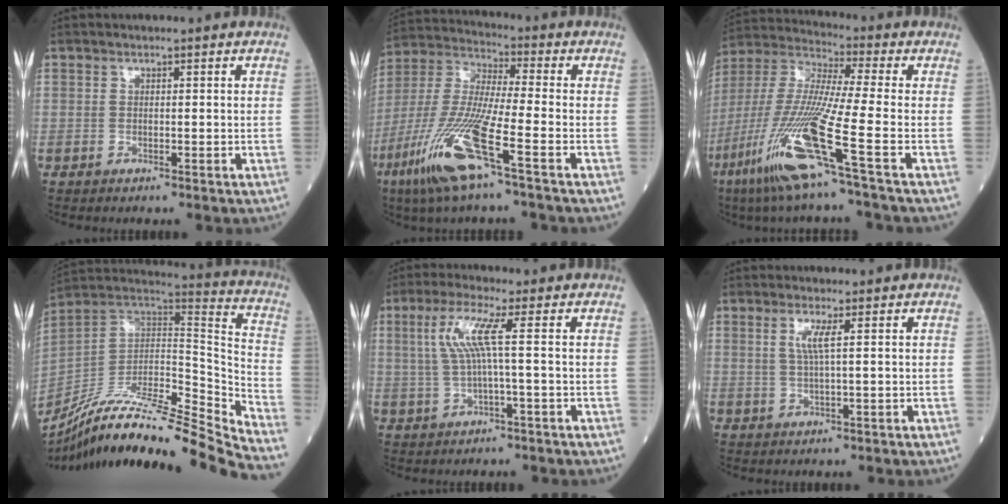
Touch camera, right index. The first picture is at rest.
{"total": 15.0, "force": [-7.5, 0.5, 12.9], "torque": [-0.285, -0.029, -0.152]}
{"total": 17.4, "force": [-8.0, -1.3, 15.4], "torque": [-0.343, -0.042, -0.165]}
{"total": 31.7, "force": [-28.1, -0.2, 14.7], "torque": [-0.197, -0.043, -0.440]}
{"total": 5.8, "force": [1.0, -0.6, 5.7], "torque": [-0.126, 0.014, 0.024]}
{"total": 2.8, "force": [0.9, -0.3, 2.7], "torque": [-0.060, -0.001, 0.016]}